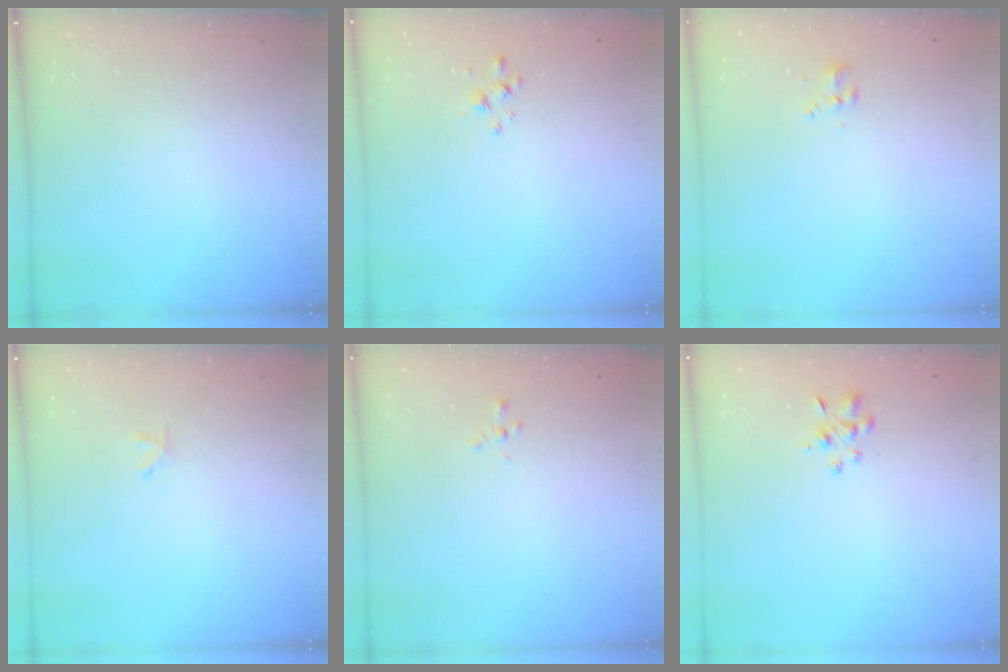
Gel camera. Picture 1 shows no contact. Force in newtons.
{"total": 2.7, "press": 2.5, "slide": 0.9}
{"total": 2.1, "press": 1.8, "slide": 1.1}
{"total": 0.0}
{"total": 0.7, "press": 0.6, "slide": 0.4}
{"total": 3.5, "press": 3.3, "slide": 1.1}